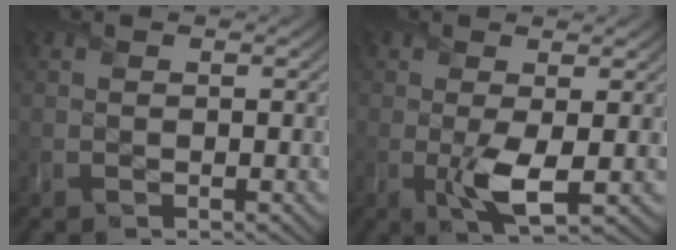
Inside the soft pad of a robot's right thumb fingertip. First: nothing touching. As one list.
[{"total": 4.1, "force": [-0.4, 1.2, 3.9], "torque": [-0.081, -0.009, -0.009]}]